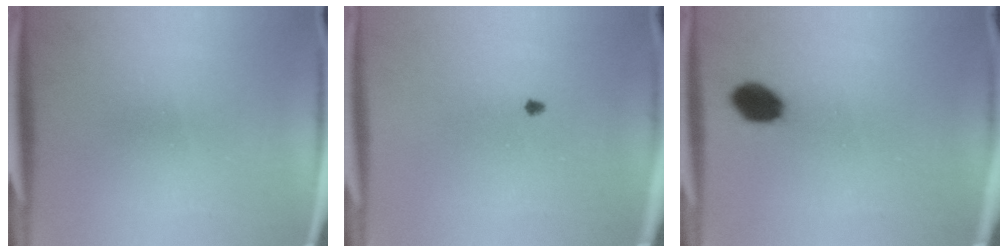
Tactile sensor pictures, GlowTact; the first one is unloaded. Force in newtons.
{"total": 0.7}
{"total": 6.3}